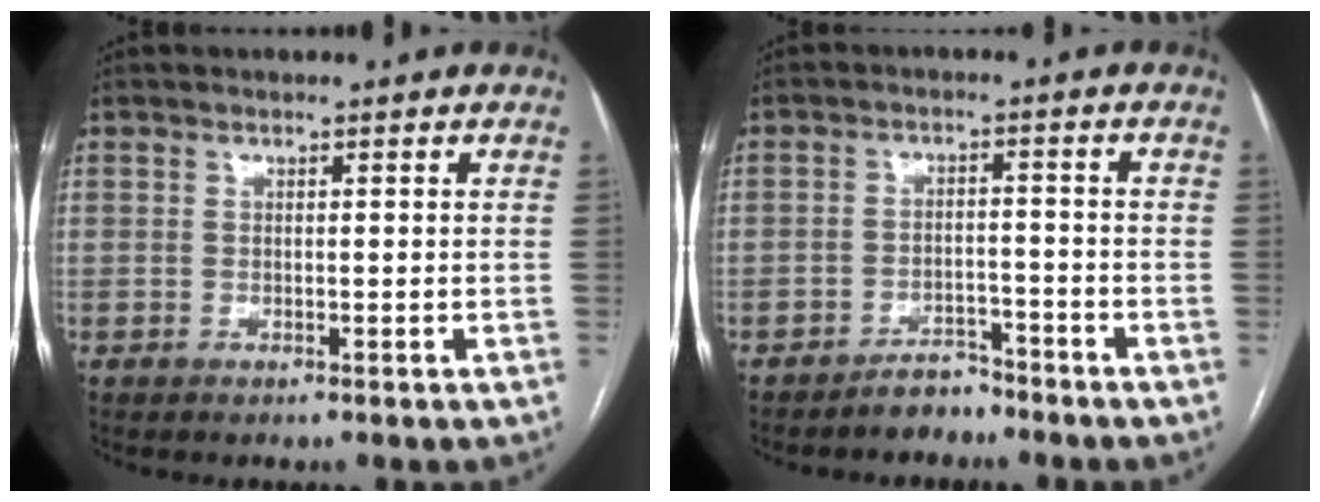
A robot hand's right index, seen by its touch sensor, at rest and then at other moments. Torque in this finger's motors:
{"motor_torque": [-0.05, -0.02, -0.17, -0.04]}